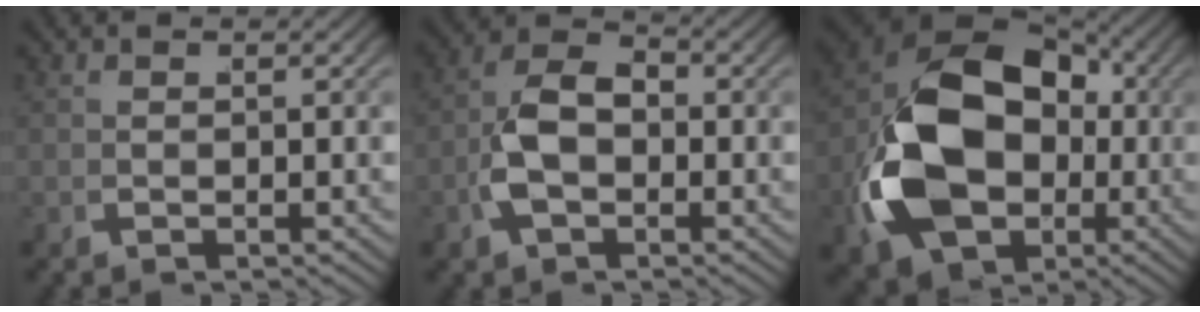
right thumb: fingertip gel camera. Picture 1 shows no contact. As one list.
[{"total": 5.2, "force": [-0.3, 3.3, 3.9], "torque": [-0.085, -0.002, -0.005]}, {"total": 17.4, "force": [-0.7, 12.2, 12.4], "torque": [-0.289, -0.039, 0.008]}]